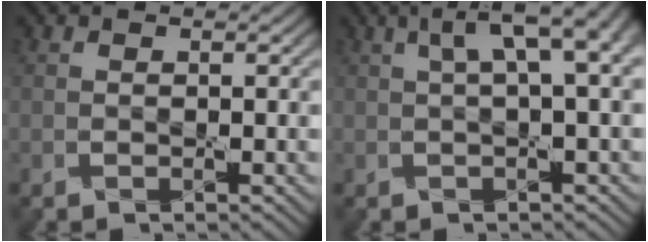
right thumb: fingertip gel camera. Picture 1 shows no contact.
{"total": 6.6, "force": [2.1, 1.7, 6.1], "torque": [-0.083, 0.028, 0.032]}